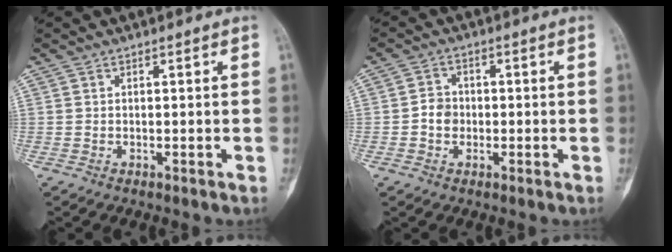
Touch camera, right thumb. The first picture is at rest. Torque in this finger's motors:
{"motor_torque": [0.43, 0.72, 0.15, -0.18, 0.00]}